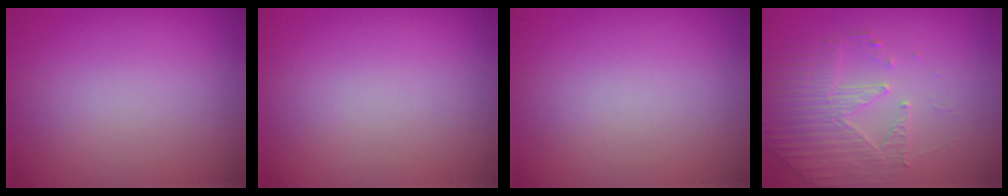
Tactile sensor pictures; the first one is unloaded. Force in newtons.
{"total": 0.0}
{"total": 0.0}
{"total": 2.5, "press": 2.2, "slide": 1.2}